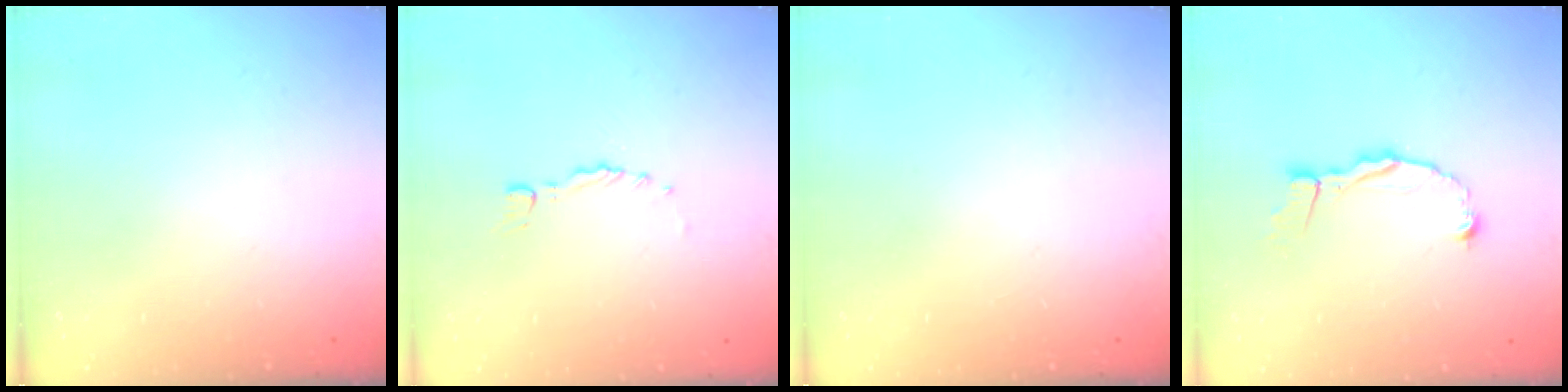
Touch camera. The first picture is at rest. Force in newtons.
{"total": 0.0}
{"total": 0.0}
{"total": 7.1, "press": 7.1, "slide": 0.7}